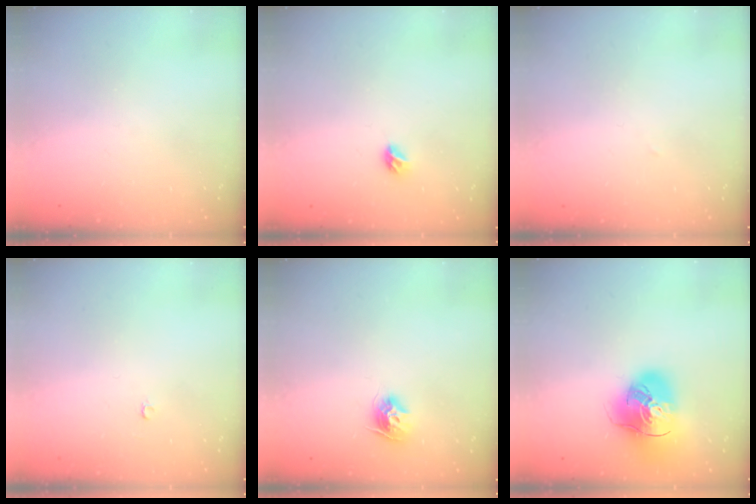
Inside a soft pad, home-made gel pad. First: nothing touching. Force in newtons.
{"total": 3.3, "press": 3.2, "slide": 0.8}
{"total": 1.1, "press": 1.1, "slide": 0.1}
{"total": 2.1, "press": 2.1, "slide": 0.2}
{"total": 9.6, "press": 9.6, "slide": 0.7}
{"total": 17.7, "press": 17.5, "slide": 2.5}